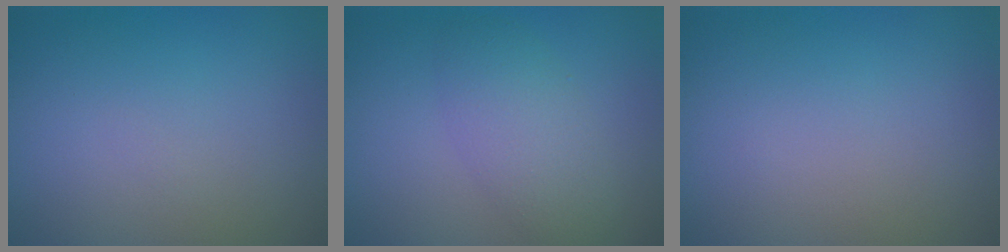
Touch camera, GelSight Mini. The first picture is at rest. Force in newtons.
{"total": 3.5, "press": 3.5, "slide": 0.1}
{"total": 0.0}